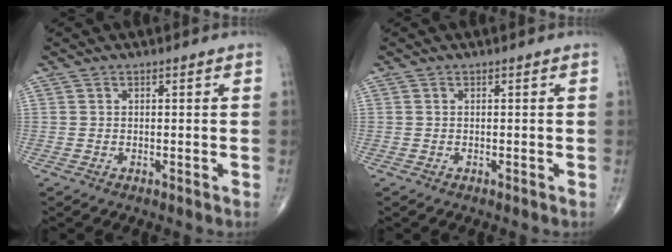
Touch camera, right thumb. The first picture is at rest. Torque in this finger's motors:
{"motor_torque": [0.09, 0.22, 0.00, -0.10, 0.01]}